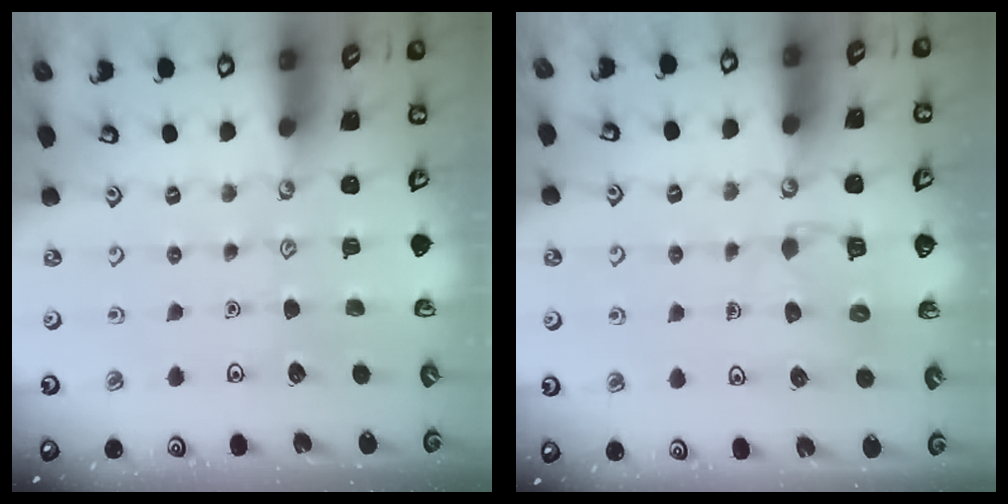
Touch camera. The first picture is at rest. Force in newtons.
{"total": 7.2, "press": 7.1, "slide": 0.4}